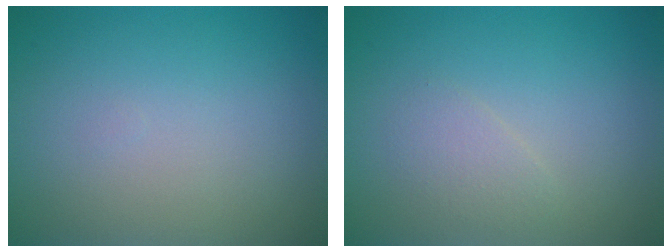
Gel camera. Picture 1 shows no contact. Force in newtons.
{"total": 1.3, "press": 1.3, "slide": 0.1}